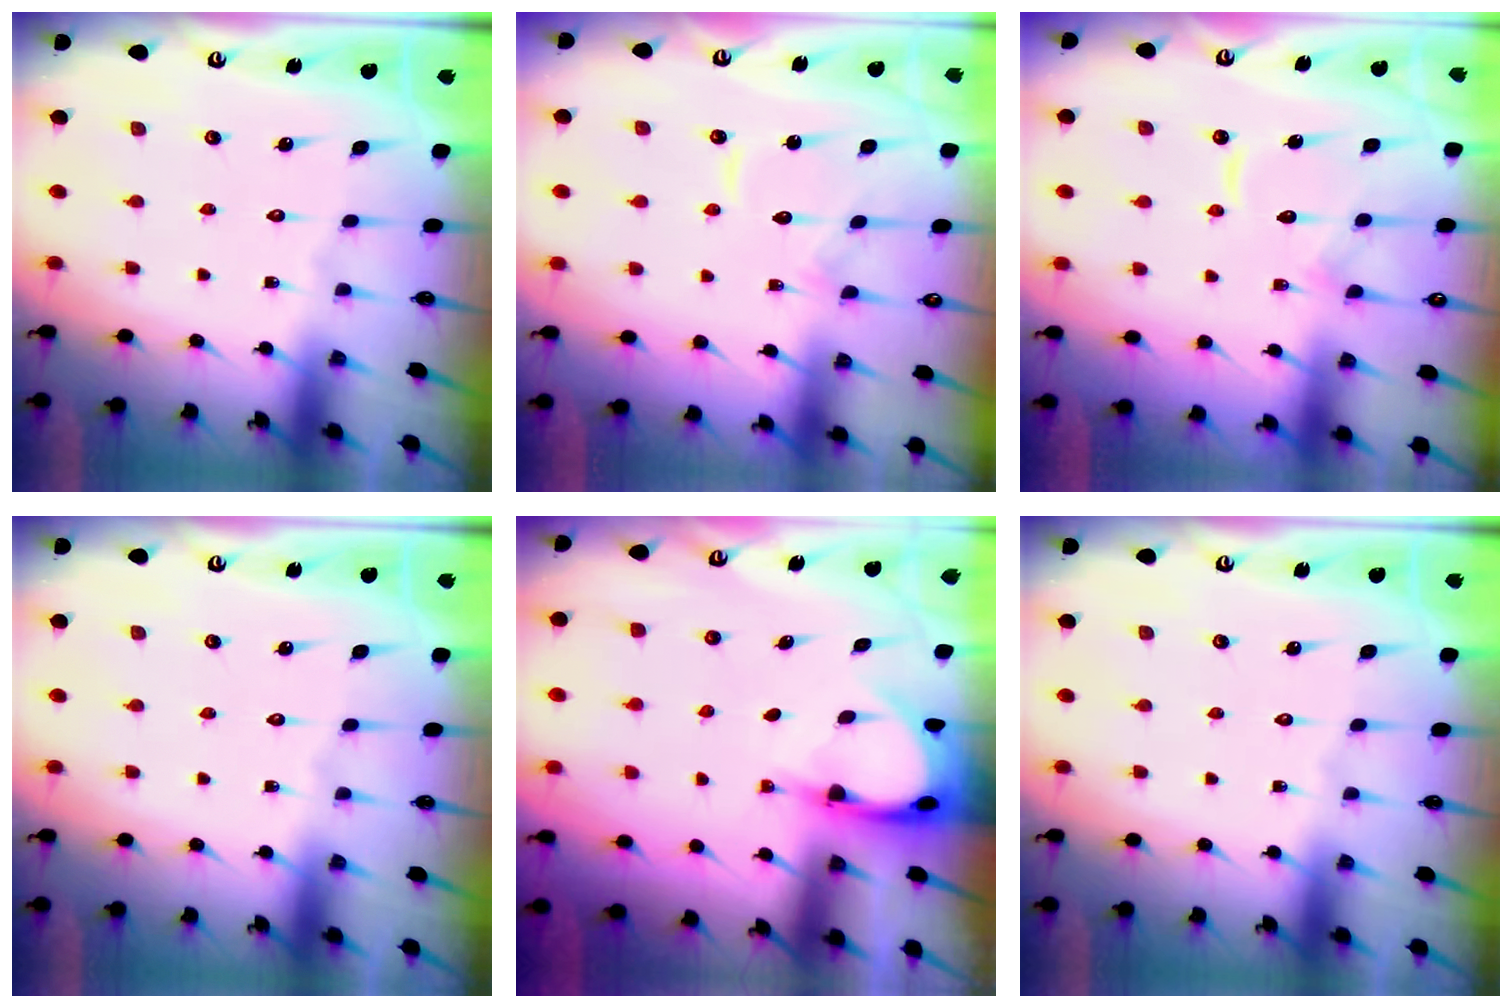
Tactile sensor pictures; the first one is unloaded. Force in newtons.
{"total": 10.3, "press": 10.2, "slide": 0.7}
{"total": 11.2, "press": 11.1, "slide": 1.1}
{"total": 0.0}
{"total": 3.7, "press": 3.7, "slide": 0.4}
{"total": 0.0}